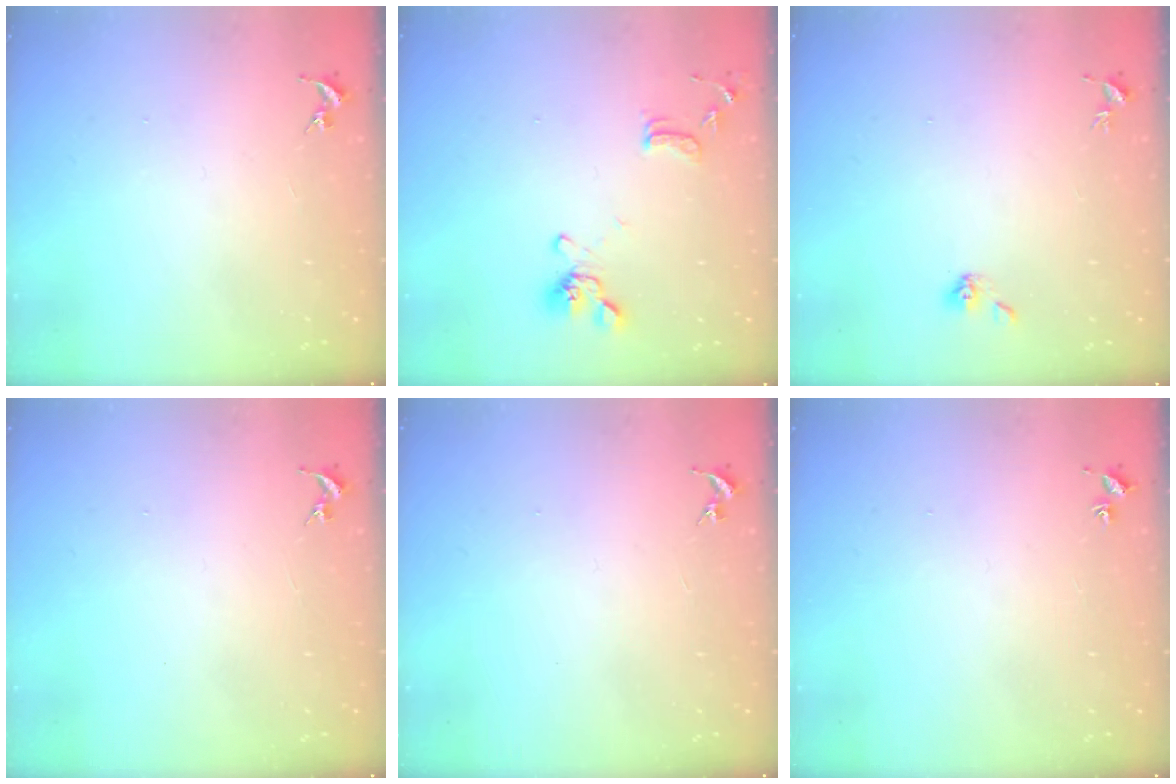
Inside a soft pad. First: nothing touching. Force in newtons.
{"total": 12.0, "press": 11.9, "slide": 1.8}
{"total": 4.2, "press": 3.8, "slide": 1.9}
{"total": 0.0}
{"total": 0.0}
{"total": 2.0, "press": 2.0, "slide": 0.2}